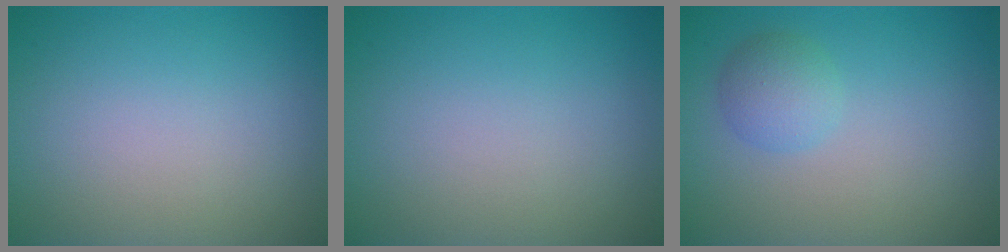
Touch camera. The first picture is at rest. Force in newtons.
{"total": 0.0}
{"total": 2.2, "press": 2.2, "slide": 0.1}